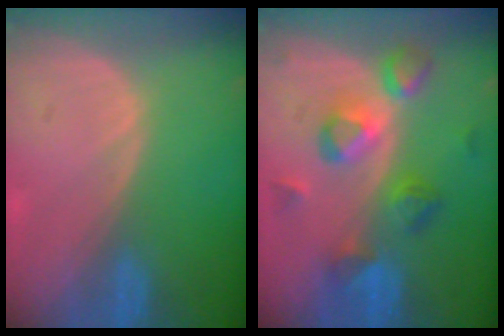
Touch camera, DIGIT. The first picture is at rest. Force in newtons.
{"total": 7.6, "press": 7.5, "slide": 0.6}